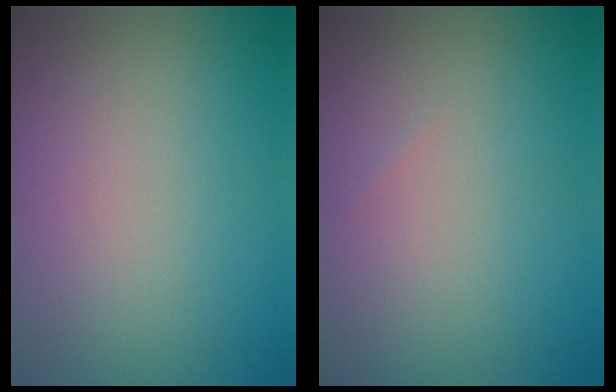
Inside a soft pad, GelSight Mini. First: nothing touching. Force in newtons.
{"total": 0.0}